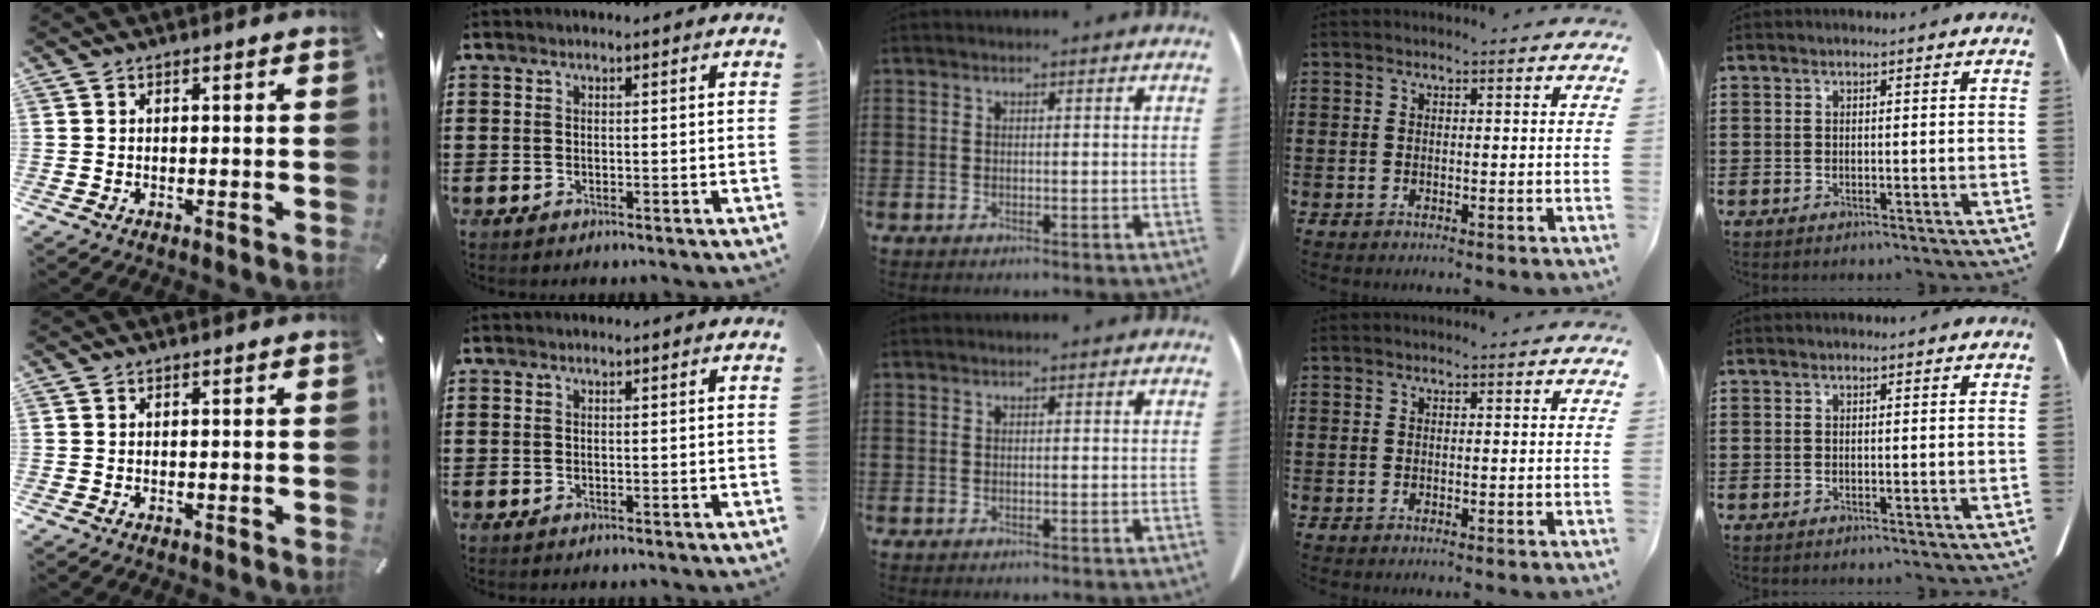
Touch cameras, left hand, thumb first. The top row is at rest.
{}